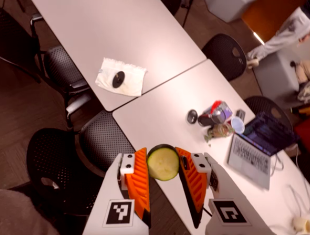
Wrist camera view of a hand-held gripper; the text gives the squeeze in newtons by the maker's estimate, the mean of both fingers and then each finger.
{"total": 9.0, "left": 9.0, "right": 9.0}